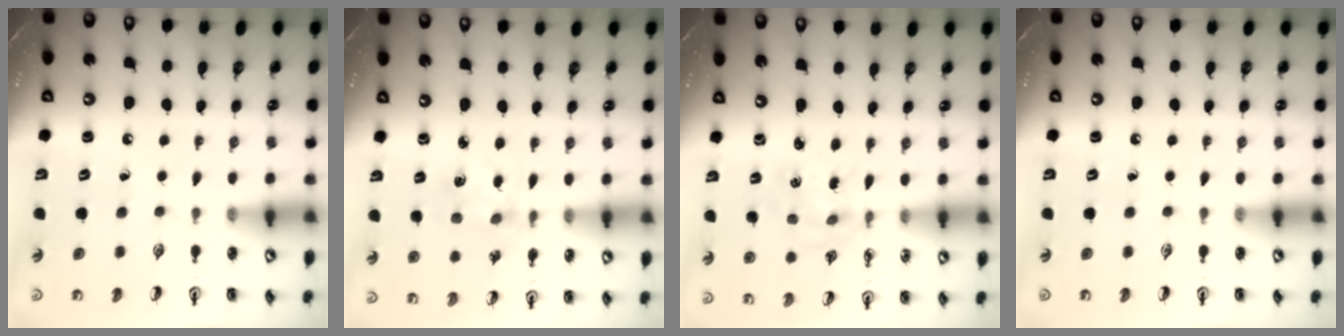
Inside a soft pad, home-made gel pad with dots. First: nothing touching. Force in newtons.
{"total": 2.0, "press": 2.0, "slide": 0.3}
{"total": 2.3, "press": 2.3, "slide": 0.3}
{"total": 0.0}